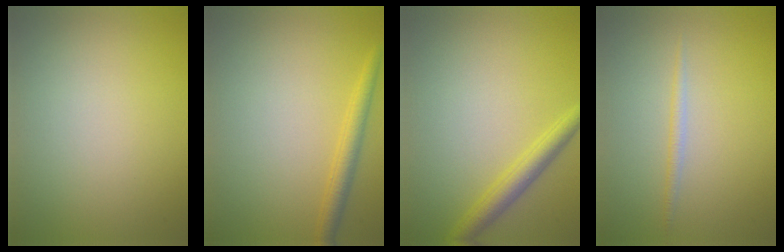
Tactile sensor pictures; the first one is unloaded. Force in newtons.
{"total": 2.2, "press": 2.2, "slide": 0.1}
{"total": 2.7, "press": 2.7, "slide": 0.0}
{"total": 0.9, "press": 0.9, "slide": 0.0}